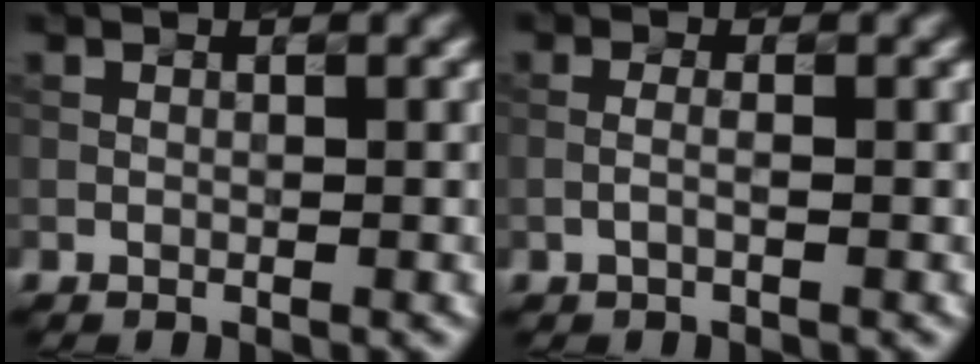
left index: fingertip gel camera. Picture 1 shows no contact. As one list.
[{"total": 0.7, "force": [-0.3, 0.1, 0.6], "torque": [-0.015, 0.005, -0.007]}]